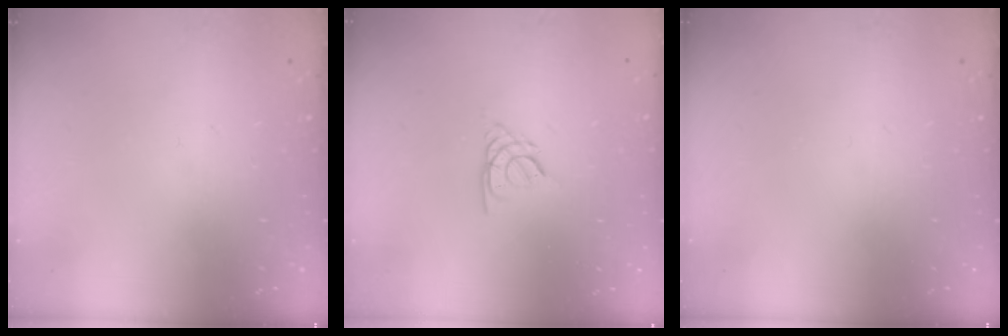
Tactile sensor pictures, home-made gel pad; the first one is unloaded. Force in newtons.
{"total": 2.2, "press": 2.1, "slide": 0.5}
{"total": 0.0}